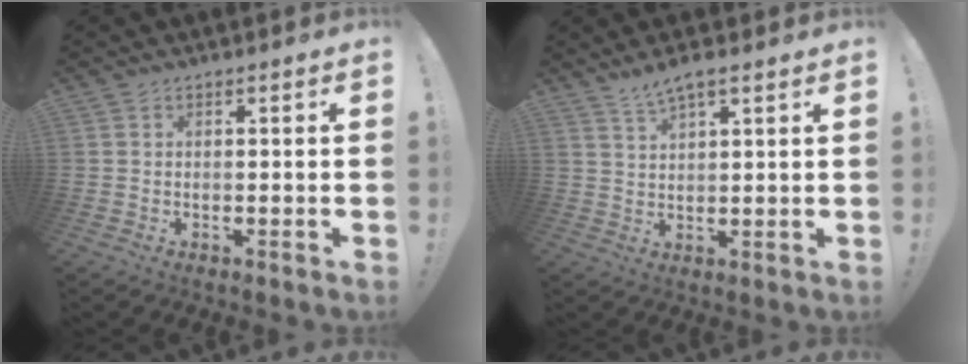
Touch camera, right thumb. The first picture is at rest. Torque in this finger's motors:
{"motor_torque": [-0.12, 1.29, 0.40, 0.34, -0.01]}